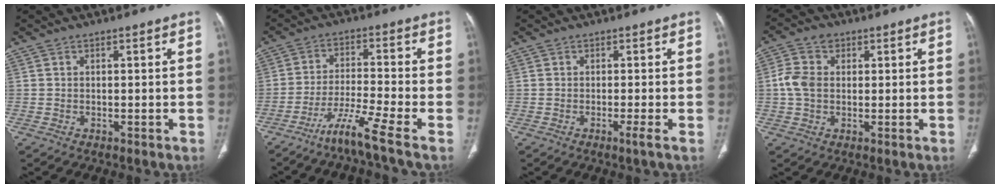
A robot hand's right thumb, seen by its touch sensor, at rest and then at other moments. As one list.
[{"total": 9.6, "force": [-6.1, -0.4, 7.4], "torque": [-0.151, 0.019, -0.117]}, {"total": 1.4, "force": [-0.7, -0.4, 1.1], "torque": [-0.027, -0.006, -0.016]}, {"total": 6.1, "force": [0.6, 4.7, 3.9], "torque": [-0.082, 0.012, 0.008]}]